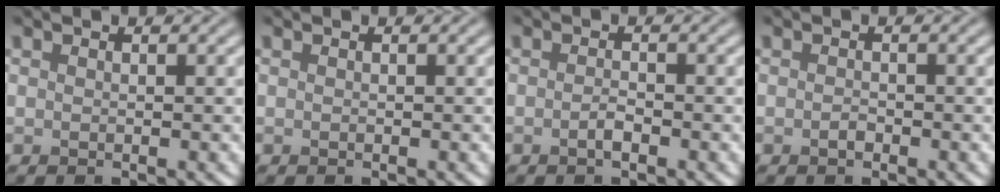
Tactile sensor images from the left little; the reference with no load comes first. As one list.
[{"total": 0.0}, {"total": 1.0, "force": [-0.5, 0.3, 0.8], "torque": [-0.018, 0.001, -0.010]}, {"total": 0.7, "force": [-0.4, 0.4, 0.5], "torque": [-0.009, 0.000, -0.007]}]